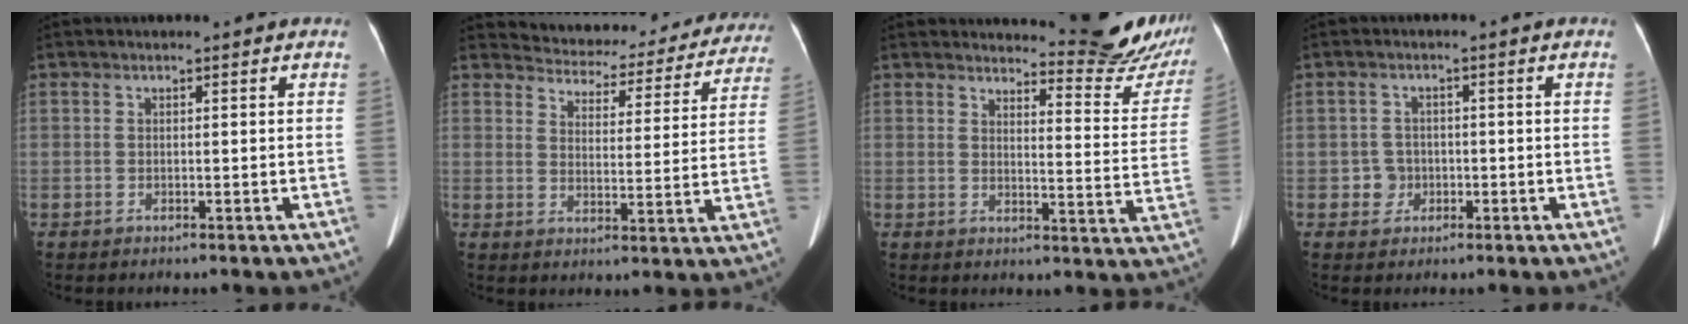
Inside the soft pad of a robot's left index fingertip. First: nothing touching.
{"total": 21.3, "force": [20.0, 6.0, 4.3], "torque": [-0.048, -0.031, 0.229]}
{"total": 13.0, "force": [12.9, 0.5, 1.7], "torque": [-0.005, -0.097, 0.135]}
{"total": 2.7, "force": [-0.7, 2.6, 0.1], "torque": [0.004, 0.008, -0.009]}